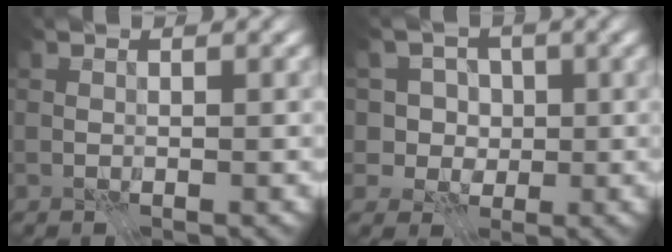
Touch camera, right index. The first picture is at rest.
{"total": 4.6, "force": [1.1, 4.2, 1.5], "torque": [-0.007, -0.001, 0.005]}